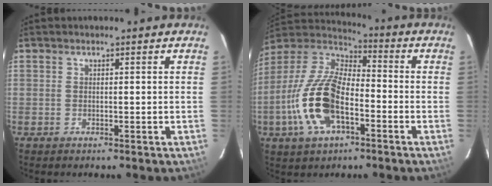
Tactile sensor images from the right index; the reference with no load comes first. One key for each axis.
{"total": 17.1, "fx": -5.9, "fy": 8.1, "fz": 13.9, "tx": -0.299, "ty": -0.007, "tz": -0.115}